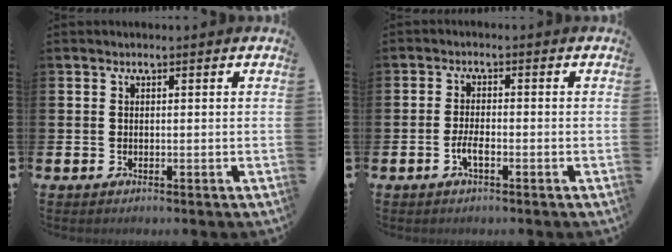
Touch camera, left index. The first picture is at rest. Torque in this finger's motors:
{"motor_torque": [0.55, 0.24, 0.03, 0.01]}